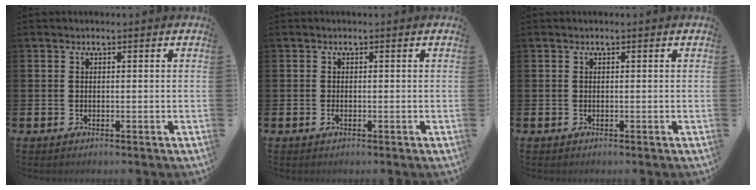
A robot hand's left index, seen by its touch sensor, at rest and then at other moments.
{"total": 0.7, "force": [-0.3, 0.2, 0.5], "torque": [-0.017, 0.001, -0.004]}
{"total": 0.0}